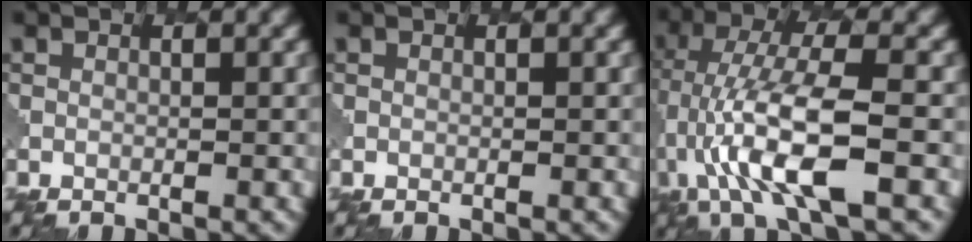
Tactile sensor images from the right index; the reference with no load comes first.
{"total": 0.0}
{"total": 9.3, "force": [-2.4, 2.6, 8.6], "torque": [-0.161, 0.009, -0.046]}